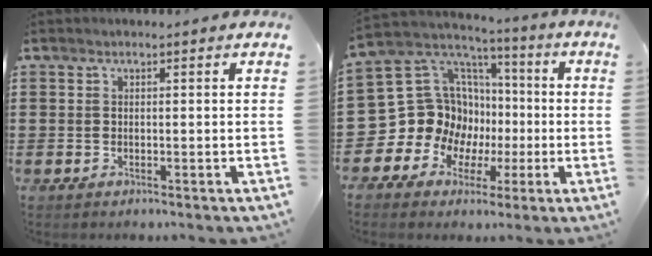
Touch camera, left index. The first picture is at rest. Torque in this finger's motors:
{"motor_torque": [1.21, 0.93, 0.58, 0.04]}